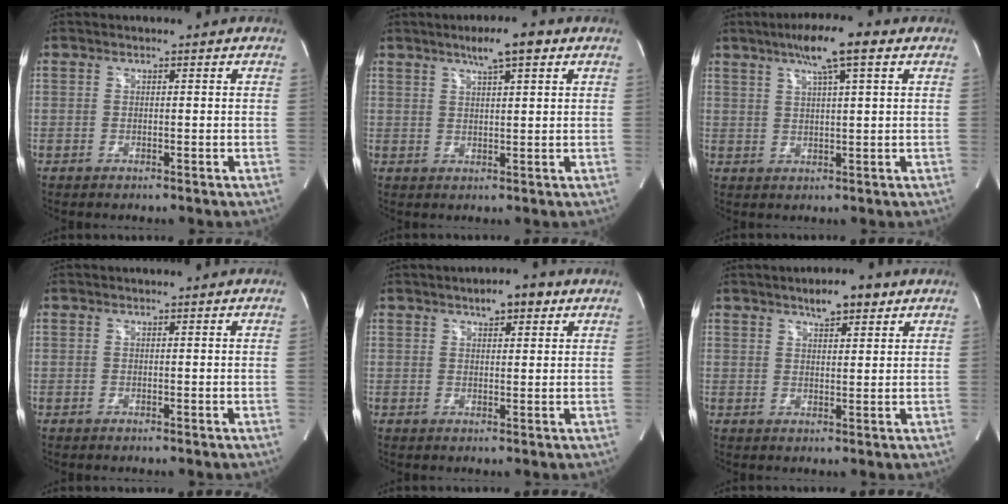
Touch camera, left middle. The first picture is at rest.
{"total": 5.8, "force": [3.6, 0.6, 4.5], "torque": [-0.076, 0.011, 0.057]}
{"total": 8.3, "force": [4.7, 0.4, 6.8], "torque": [-0.116, 0.018, 0.073]}
{"total": 0.0}
{"total": 4.1, "force": [2.5, 1.4, 3.0], "torque": [-0.050, 0.011, 0.036]}
{"total": 5.0, "force": [3.4, 1.3, 3.4], "torque": [-0.058, 0.009, 0.051]}